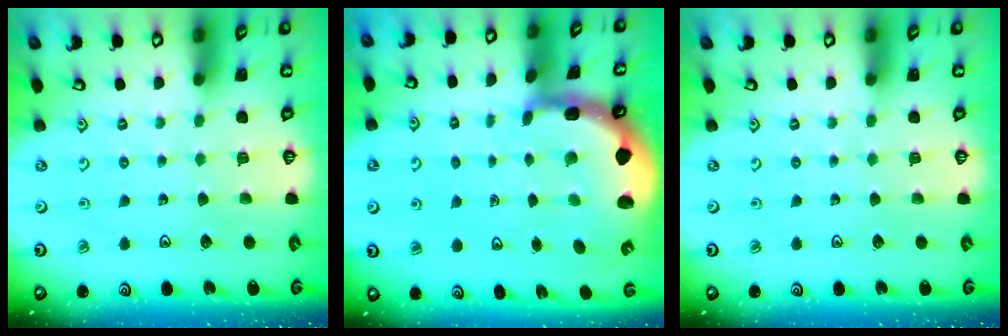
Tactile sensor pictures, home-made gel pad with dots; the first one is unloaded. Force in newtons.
{"total": 3.8, "press": 3.6, "slide": 1.0}
{"total": 0.0}